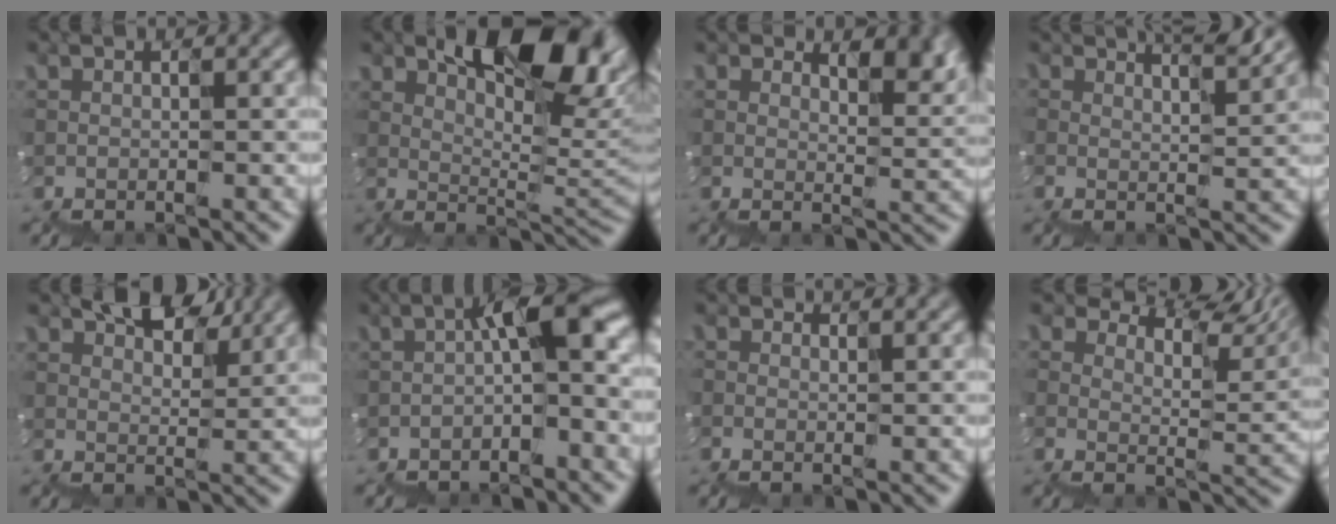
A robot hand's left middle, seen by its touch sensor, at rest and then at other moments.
{"total": 9.9, "force": [4.7, 4.0, 7.8], "torque": [-0.116, -0.003, 0.076]}
{"total": 3.8, "force": [2.3, 1.8, 2.5], "torque": [-0.031, 0.001, 0.035]}
{"total": 3.6, "force": [2.6, 0.7, 2.4], "torque": [-0.017, 0.016, 0.026]}
{"total": 4.0, "force": [3.7, 1.3, 1.0], "torque": [-0.031, 0.011, 0.057]}
{"total": 4.8, "force": [-0.8, 1.1, 4.6], "torque": [-0.091, 0.008, -0.022]}
{"total": 0.6, "force": [-0.3, -0.2, -0.4], "torque": [0.007, -0.005, -0.009]}
{"total": 7.4, "force": [5.9, 2.7, 3.6], "torque": [-0.058, 0.006, 0.097]}